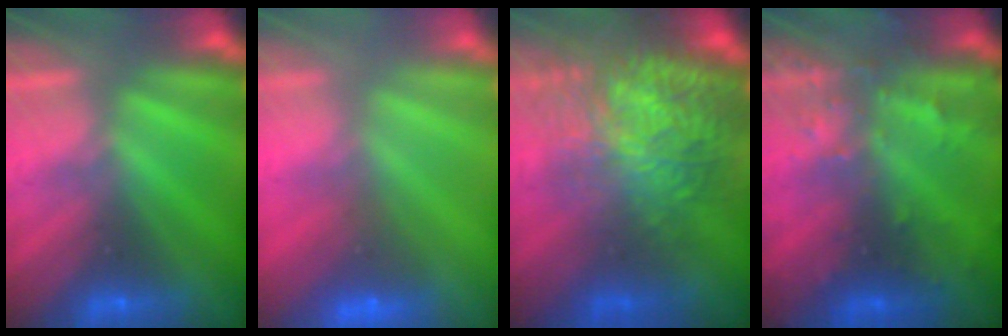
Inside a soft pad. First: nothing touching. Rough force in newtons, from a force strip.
{"total": 7.1}
{"total": 7.2}
{"total": 9.3}